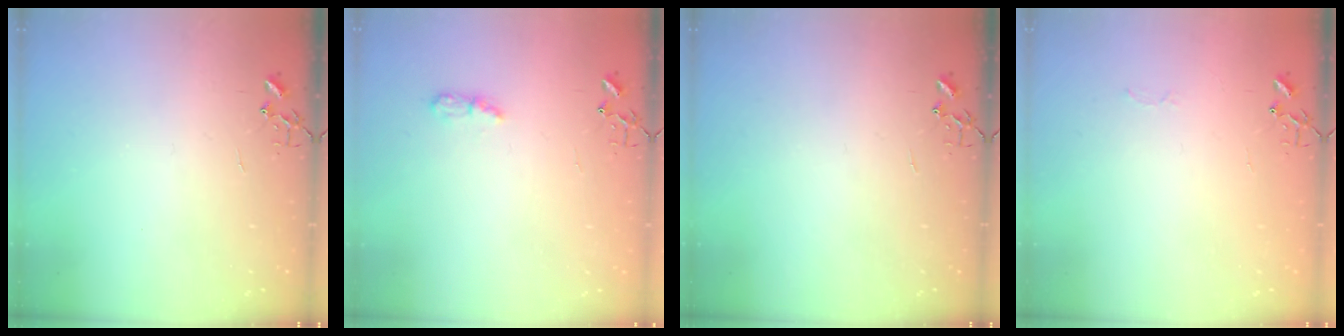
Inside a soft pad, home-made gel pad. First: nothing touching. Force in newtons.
{"total": 6.1, "press": 6.1, "slide": 0.5}
{"total": 0.0}
{"total": 2.5, "press": 2.5, "slide": 0.4}